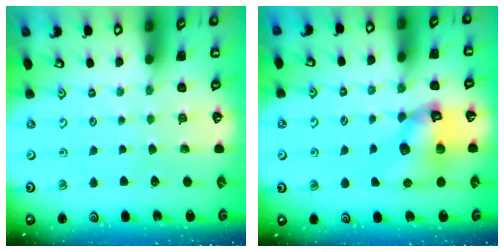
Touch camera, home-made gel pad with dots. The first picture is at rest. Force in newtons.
{"total": 11.4, "press": 11.2, "slide": 1.9}